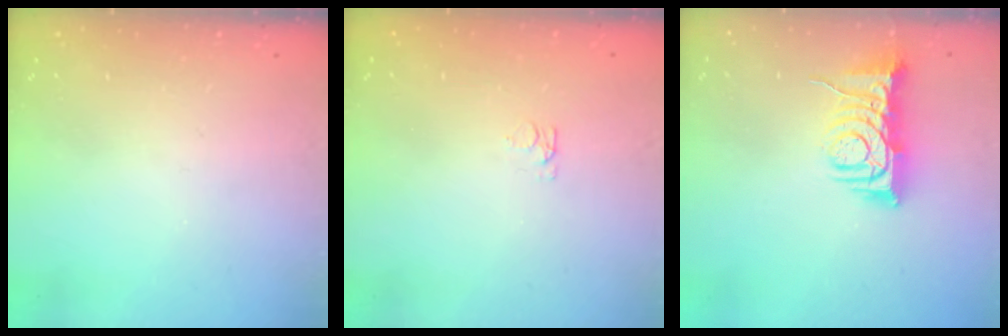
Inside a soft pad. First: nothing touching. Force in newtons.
{"total": 4.1, "press": 4.1, "slide": 0.6}
{"total": 8.8, "press": 8.8, "slide": 0.4}